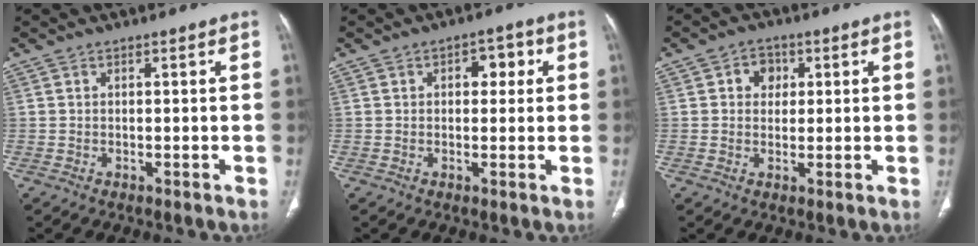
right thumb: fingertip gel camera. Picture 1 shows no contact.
{"total": 4.4, "force": [1.1, 2.8, 3.1], "torque": [-0.017, 0.005, 0.010]}
{"total": 4.0, "force": [1.1, 3.4, 1.8], "torque": [-0.003, 0.002, 0.013]}